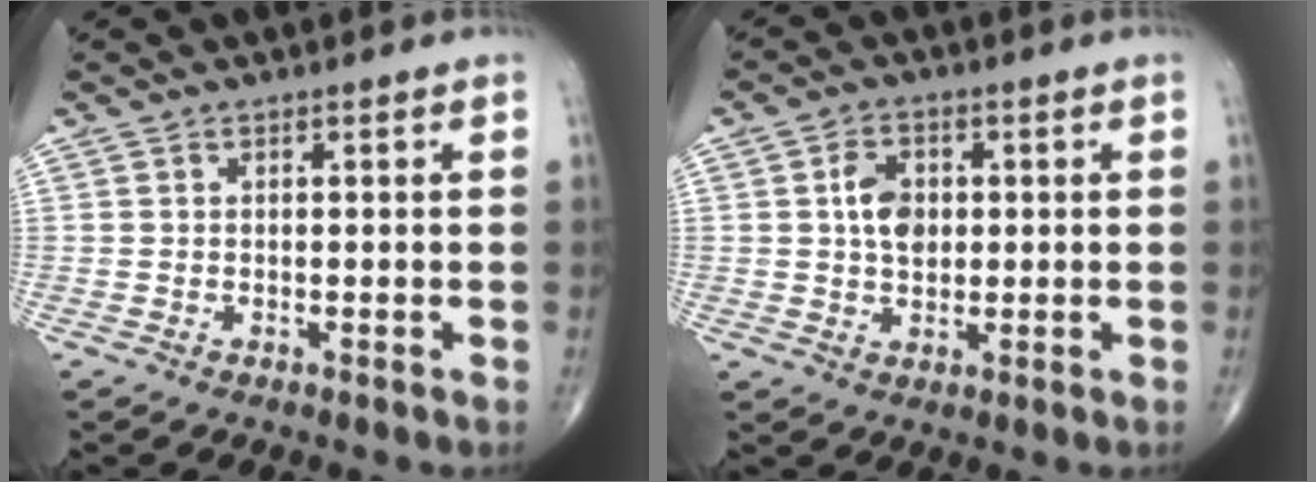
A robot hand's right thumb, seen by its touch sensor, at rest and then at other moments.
{"total": 5.8, "force": [0.8, 4.1, 4.1], "torque": [-0.057, 0.000, 0.011]}